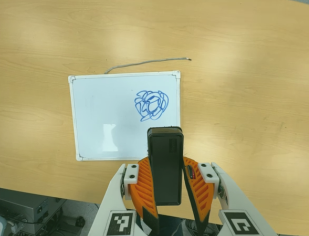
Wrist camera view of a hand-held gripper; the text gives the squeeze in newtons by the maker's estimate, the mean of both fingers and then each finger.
{"total": 8.4, "left": 8.1, "right": 8.7}